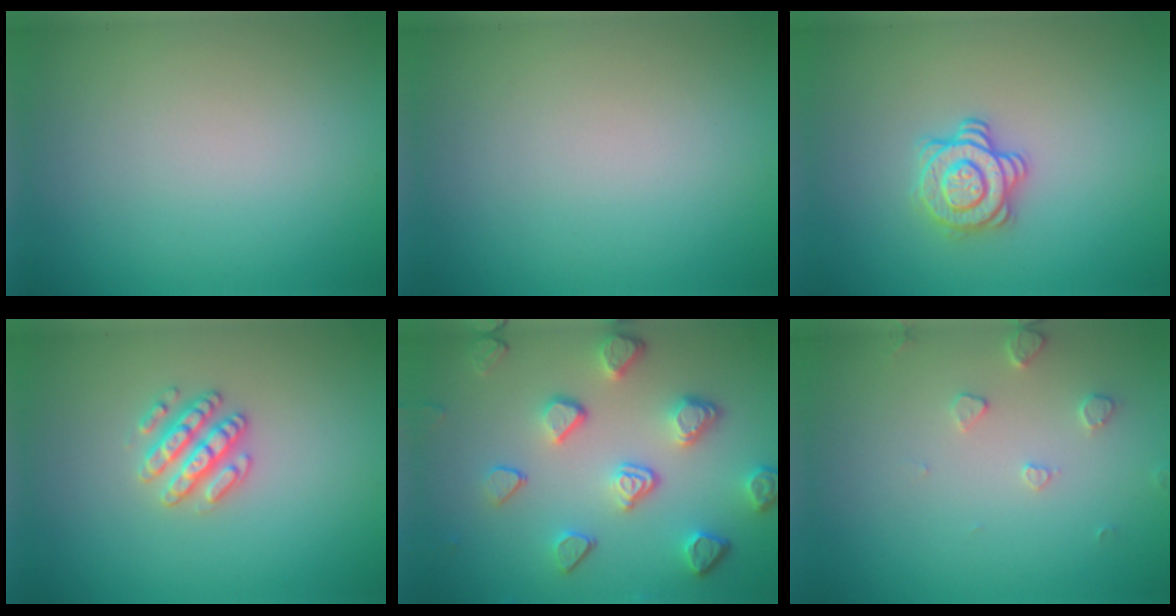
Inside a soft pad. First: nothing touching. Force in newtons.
{"total": 0.0}
{"total": 2.9, "press": 2.6, "slide": 1.2}
{"total": 2.6, "press": 2.6, "slide": 0.3}
{"total": 4.9, "press": 3.8, "slide": 3.1}
{"total": 1.5, "press": 1.5, "slide": 0.3}